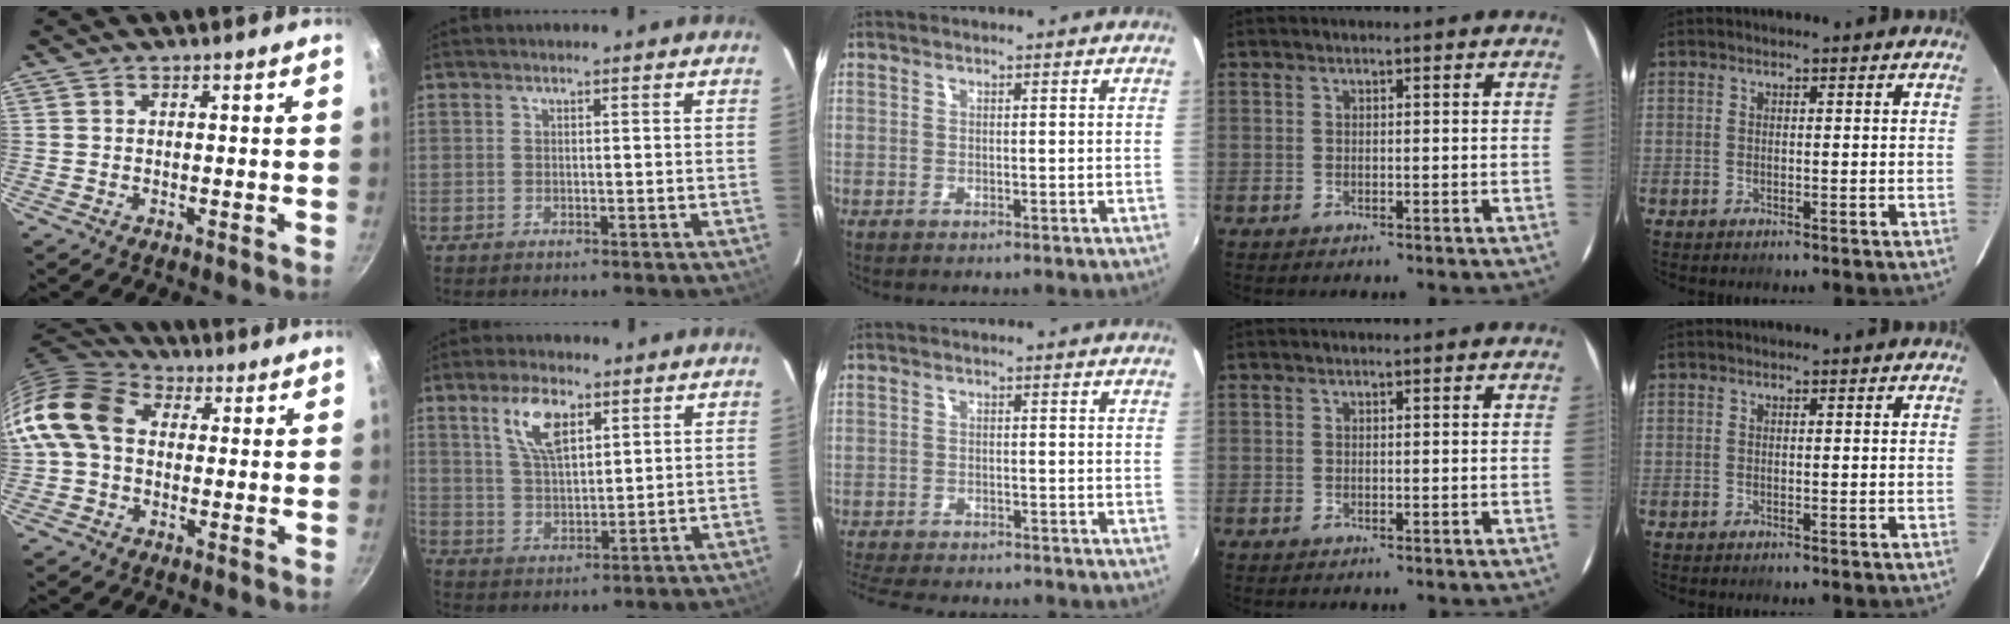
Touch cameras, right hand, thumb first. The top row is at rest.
{"thumb": {"total": 14.2, "force": [1.3, 10.6, 9.3], "torque": [-0.164, 0.029, 0.005]}, "index": {"total": 8.6, "force": [4.3, 3.7, 6.4], "torque": [-0.124, 0.012, 0.086]}, "middle": {"total": 11.1, "force": [-9.9, 2.6, 4.4], "torque": [-0.110, -0.020, -0.154]}}